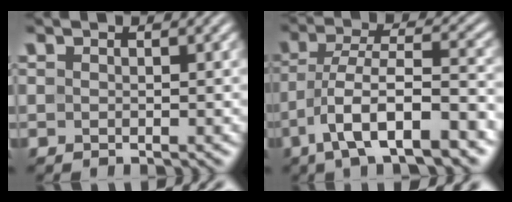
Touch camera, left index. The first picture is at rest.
{"total": 10.1, "force": [-5.2, 3.3, 8.0], "torque": [-0.141, -0.001, -0.092]}